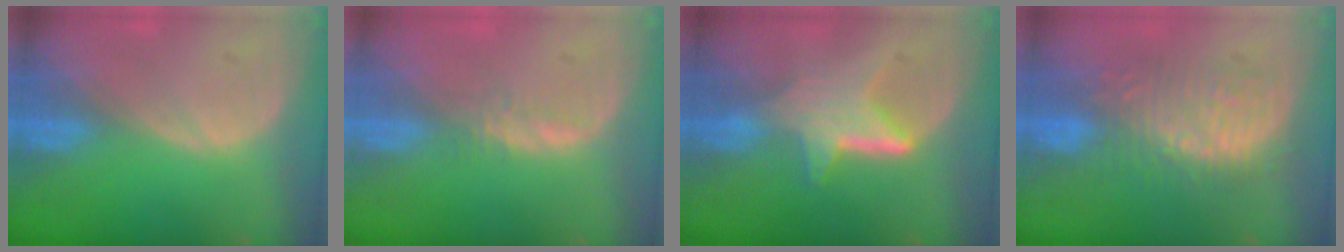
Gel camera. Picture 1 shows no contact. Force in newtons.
{"total": 1.3, "press": 1.2, "slide": 0.5}
{"total": 6.5, "press": 5.9, "slide": 2.8}
{"total": 8.6, "press": 8.5, "slide": 1.5}